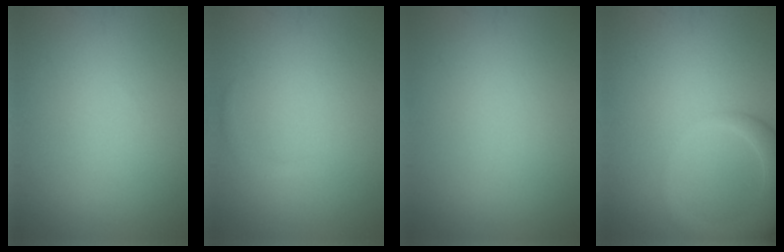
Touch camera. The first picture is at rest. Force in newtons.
{"total": 0.6, "press": 0.6, "slide": 0.1}
{"total": 0.0}
{"total": 4.8, "press": 4.8, "slide": 0.6}